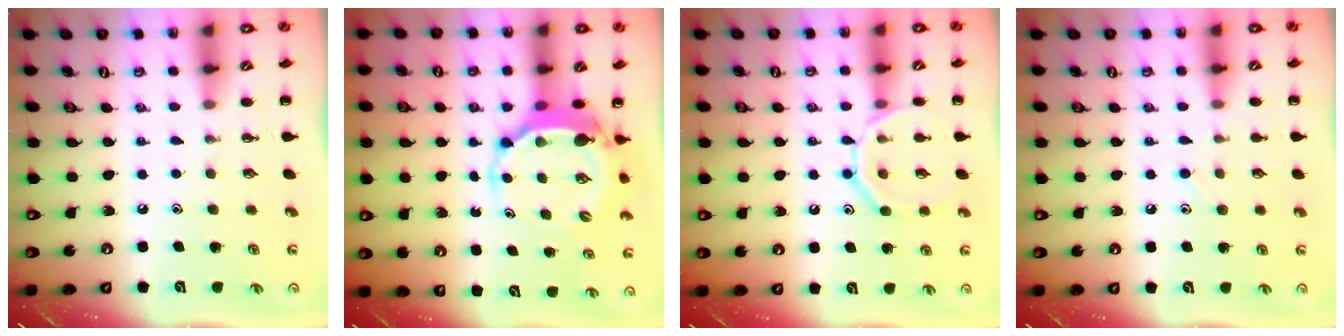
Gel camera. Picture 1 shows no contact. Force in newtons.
{"total": 5.2, "press": 5.1, "slide": 1.2}
{"total": 12.3, "press": 12.3, "slide": 1.1}
{"total": 7.0, "press": 6.6, "slide": 2.1}